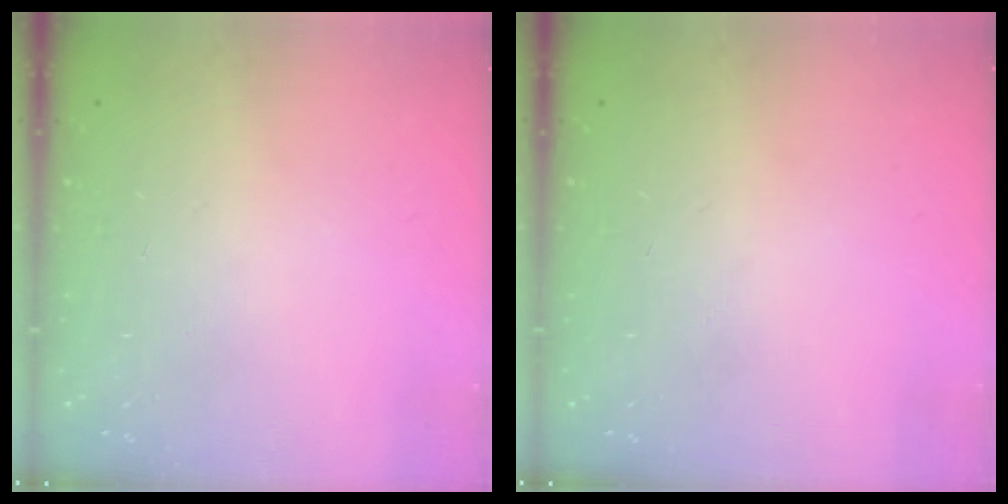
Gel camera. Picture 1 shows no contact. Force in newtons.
{"total": 0.0}